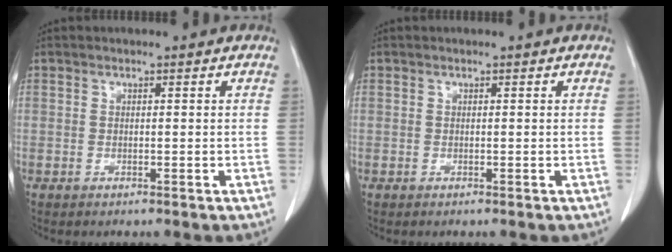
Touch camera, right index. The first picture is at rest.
{"total": 0.0}